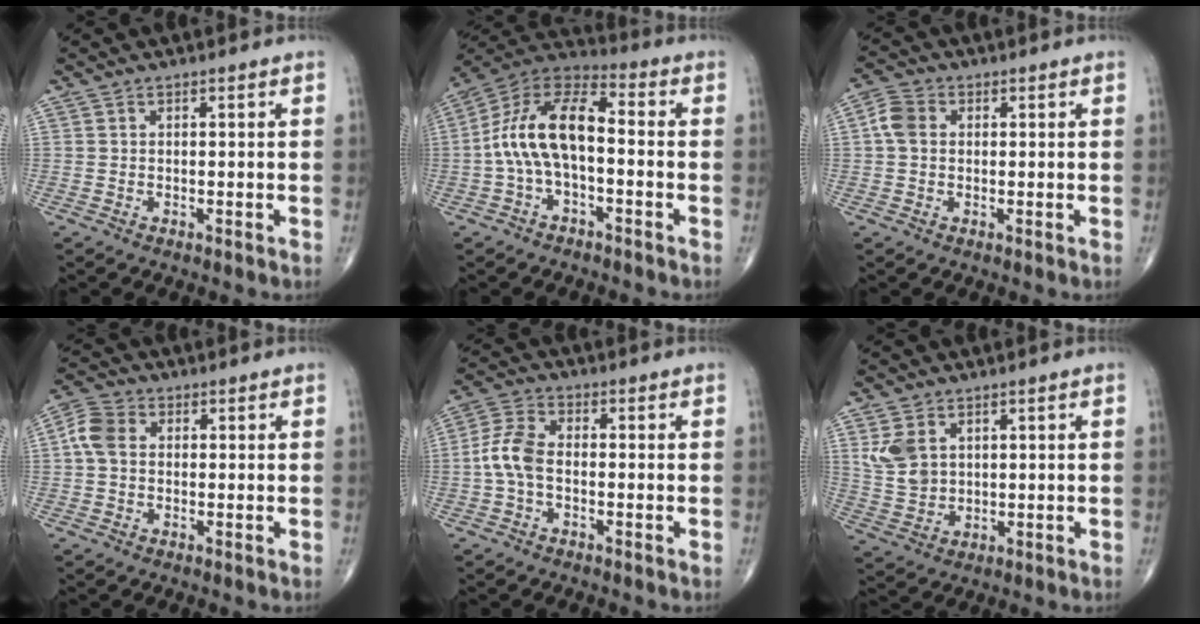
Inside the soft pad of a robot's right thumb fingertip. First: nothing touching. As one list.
[{"total": 13.6, "force": [-1.4, 6.7, 11.7], "torque": [-0.222, 0.048, -0.036]}, {"total": 4.3, "force": [0.4, 3.4, 2.7], "torque": [-0.054, 0.013, 0.002]}, {"total": 5.4, "force": [0.5, 3.9, 3.7], "torque": [-0.085, 0.017, 0.005]}, {"total": 6.5, "force": [-1.1, 3.7, 5.2], "torque": [-0.118, 0.020, -0.030]}, {"total": 6.1, "force": [2.0, 4.6, 3.4], "torque": [-0.053, -0.006, 0.048]}]